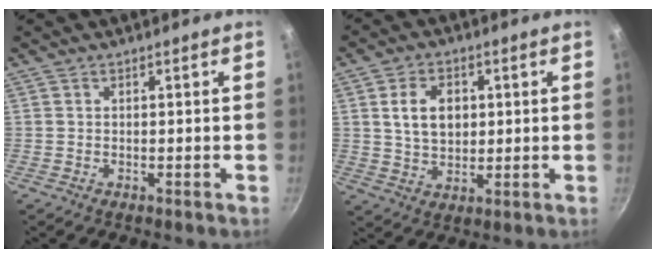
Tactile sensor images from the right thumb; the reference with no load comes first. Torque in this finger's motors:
{"motor_torque": [-0.24, 0.76, 0.09, 0.28, 0.03]}